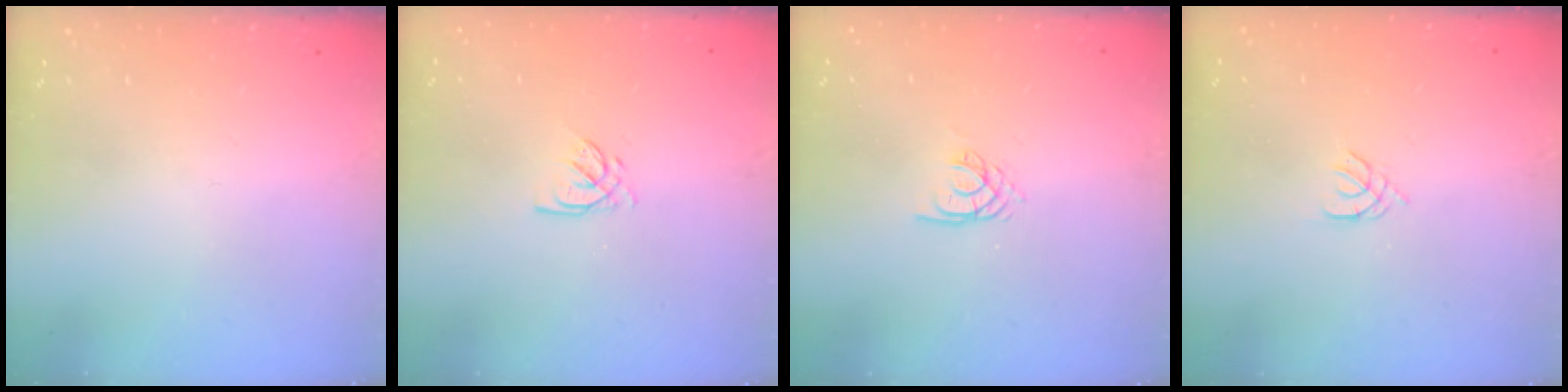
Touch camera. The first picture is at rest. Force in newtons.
{"total": 2.5, "press": 2.5, "slide": 0.3}
{"total": 2.1, "press": 2.1, "slide": 0.3}
{"total": 1.1, "press": 1.0, "slide": 0.3}